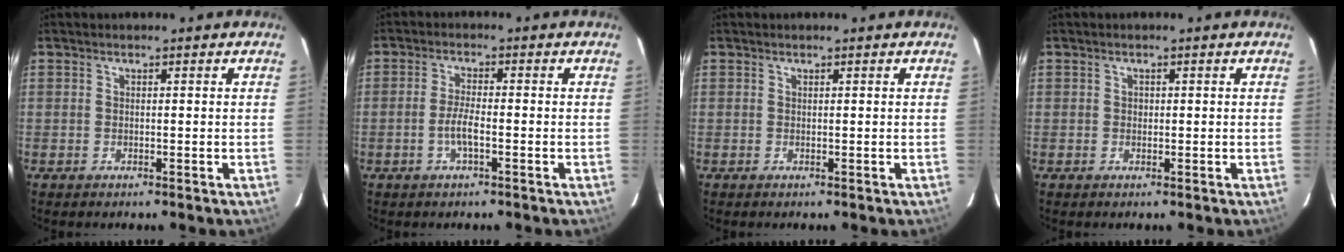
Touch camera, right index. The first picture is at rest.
{"total": 3.6, "force": [-1.4, 0.6, 3.3], "torque": [-0.068, 0.001, -0.028]}
{"total": 0.0}
{"total": 0.6, "force": [0.0, 0.5, 0.1], "torque": [0.001, 0.002, 0.001]}